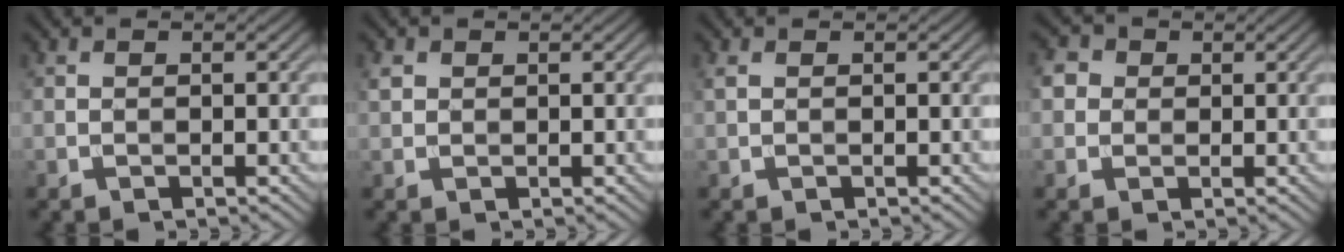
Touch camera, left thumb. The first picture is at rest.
{"total": 1.3, "force": [0.6, 1.0, 0.5], "torque": [-0.013, 0.003, 0.013]}
{"total": 0.8, "force": [0.3, 0.3, 0.7], "torque": [-0.022, 0.003, 0.006]}
{"total": 3.5, "force": [0.8, 3.1, 1.3], "torque": [-0.043, 0.009, 0.005]}